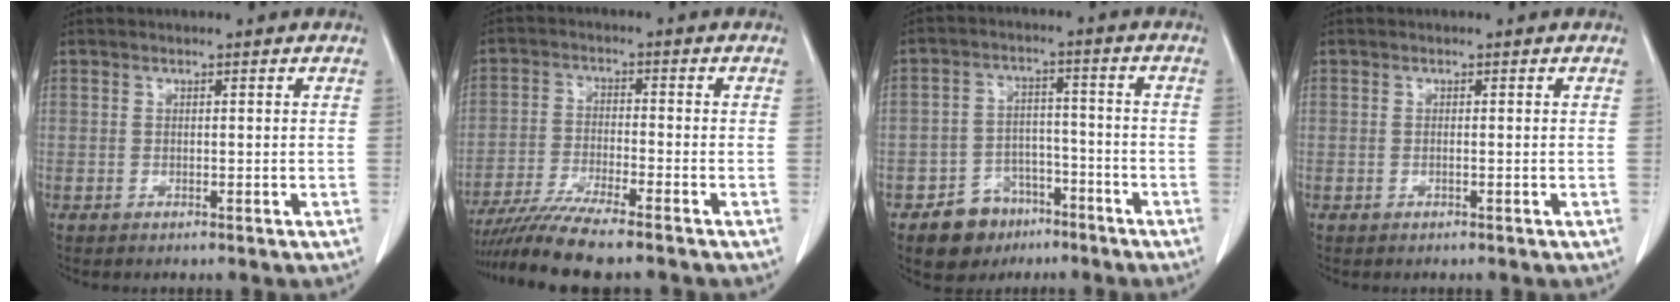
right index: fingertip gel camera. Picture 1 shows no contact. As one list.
[{"total": 9.0, "force": [-7.7, -0.6, 4.7], "torque": [-0.077, -0.027, -0.133]}, {"total": 7.5, "force": [-4.8, 5.5, 1.9], "torque": [-0.030, 0.014, -0.072]}, {"total": 0.0}]